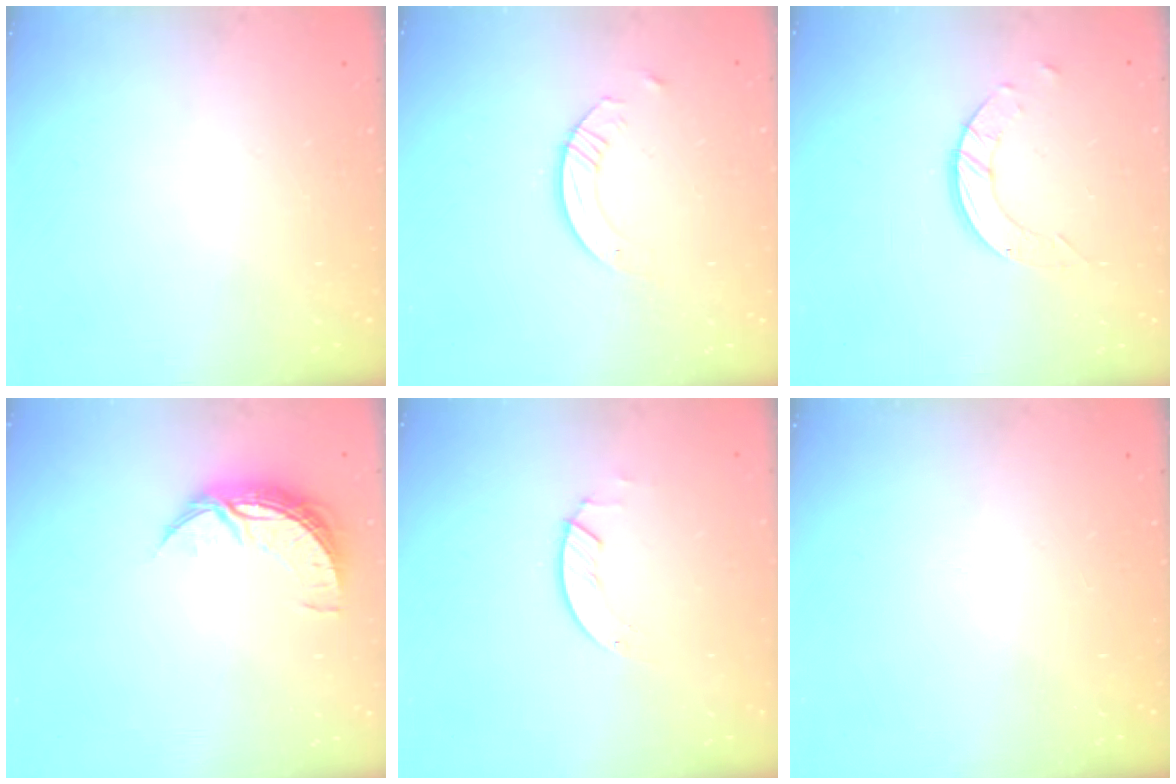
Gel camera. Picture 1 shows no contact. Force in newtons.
{"total": 3.5, "press": 3.5, "slide": 0.4}
{"total": 5.9, "press": 5.9, "slide": 0.5}
{"total": 8.2, "press": 8.2, "slide": 0.4}
{"total": 1.3, "press": 1.3, "slide": 0.2}
{"total": 0.0}